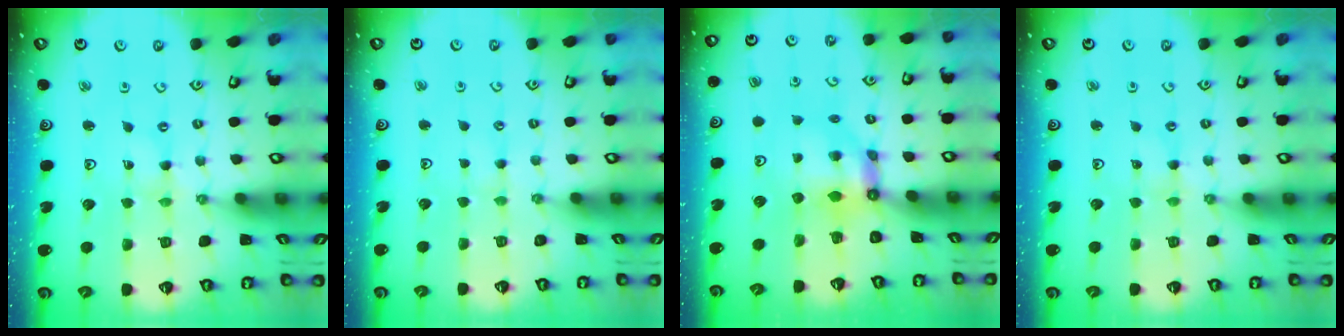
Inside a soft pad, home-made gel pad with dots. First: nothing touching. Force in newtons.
{"total": 1.3, "press": 1.2, "slide": 0.3}
{"total": 5.9, "press": 5.9, "slide": 0.4}
{"total": 1.1, "press": 1.0, "slide": 0.3}